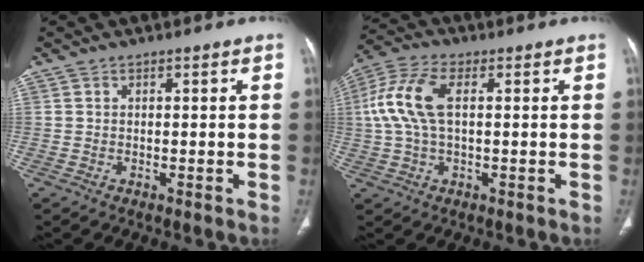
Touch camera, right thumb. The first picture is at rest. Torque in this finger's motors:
{"motor_torque": [0.20, 0.74, 0.36, -0.35, 0.31]}